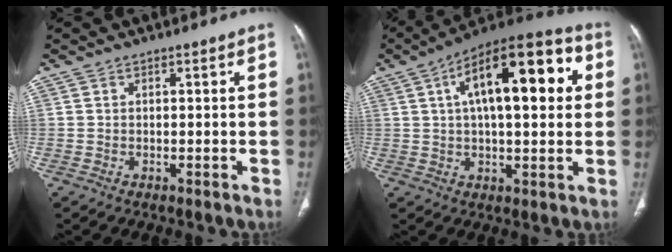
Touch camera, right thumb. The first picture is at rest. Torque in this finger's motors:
{"motor_torque": [0.56, 4.44, 1.66, 0.47, 0.17]}